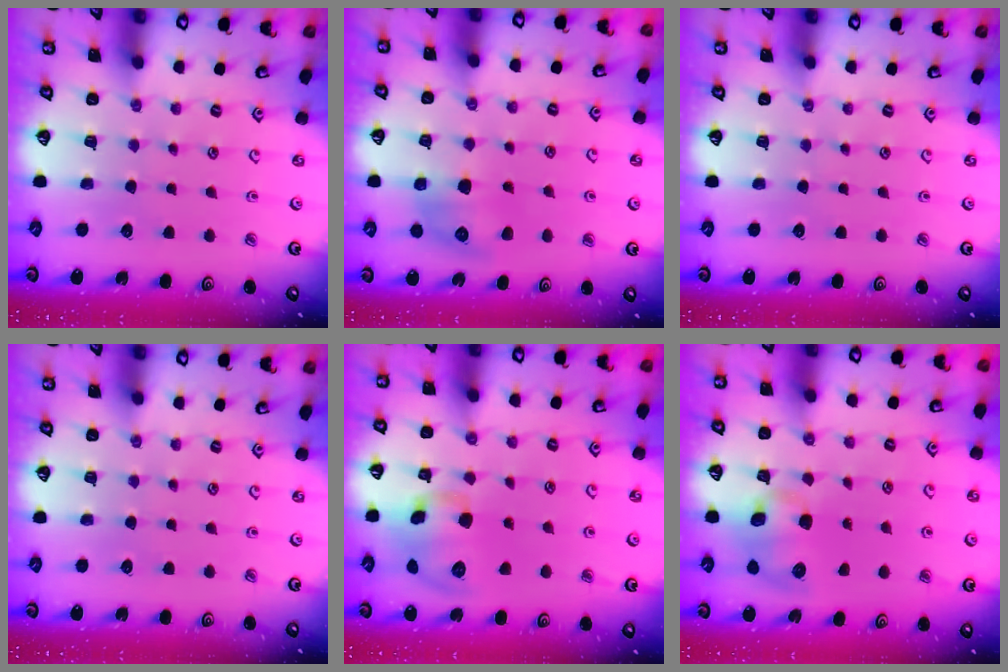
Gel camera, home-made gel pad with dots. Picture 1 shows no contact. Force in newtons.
{"total": 10.1, "press": 10.1, "slide": 0.2}
{"total": 0.0}
{"total": 0.0}
{"total": 13.0, "press": 12.8, "slide": 2.3}
{"total": 9.6, "press": 9.5, "slide": 1.5}